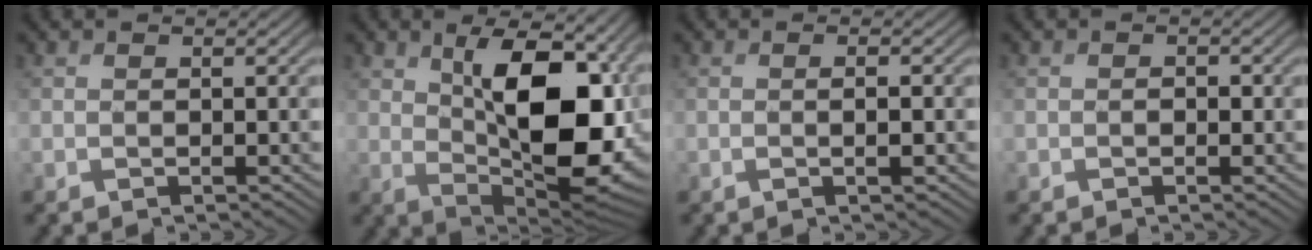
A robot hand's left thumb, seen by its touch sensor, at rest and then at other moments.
{"total": 16.4, "force": [2.5, 8.1, 14.0], "torque": [-0.200, -0.006, 0.041]}
{"total": 1.6, "force": [-0.3, 0.2, 1.6], "torque": [-0.033, 0.001, -0.007]}
{"total": 0.8, "force": [-0.2, 0.6, 0.5], "torque": [-0.006, -0.002, -0.005]}